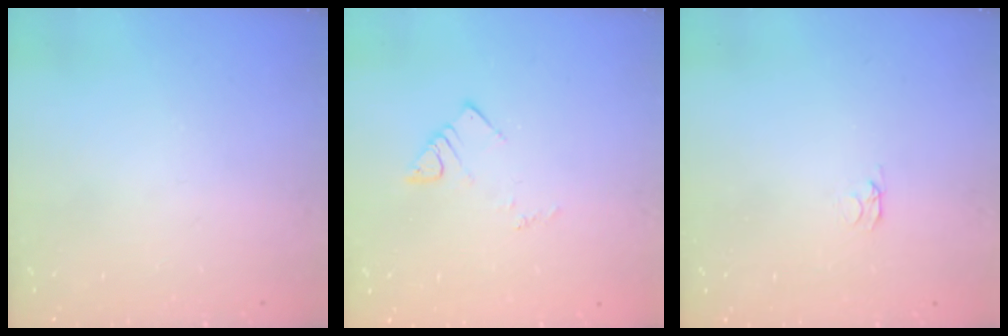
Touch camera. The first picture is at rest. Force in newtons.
{"total": 4.5, "press": 4.5, "slide": 0.4}
{"total": 2.1, "press": 2.0, "slide": 0.3}